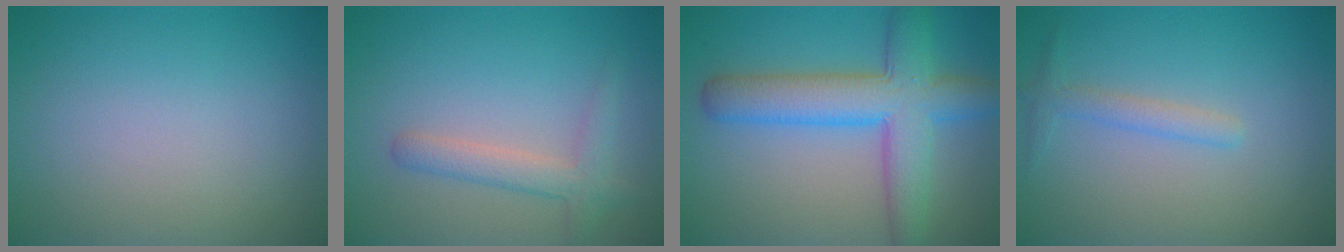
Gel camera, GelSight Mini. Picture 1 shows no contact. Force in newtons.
{"total": 2.6, "press": 2.6, "slide": 0.2}
{"total": 7.4, "press": 7.4, "slide": 0.2}
{"total": 1.6, "press": 1.6, "slide": 0.1}